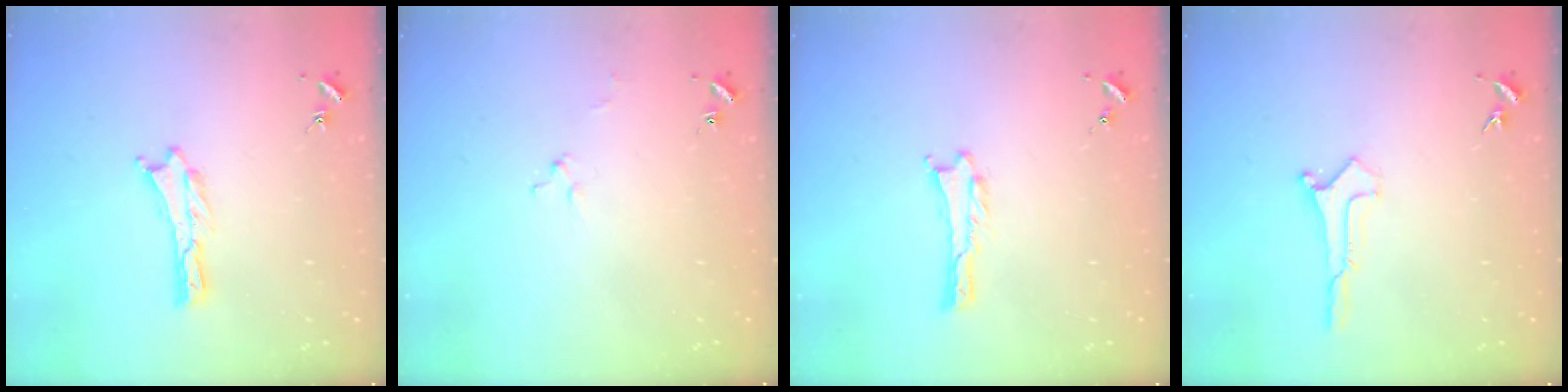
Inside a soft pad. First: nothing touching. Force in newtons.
{"total": 2.0, "press": 2.0, "slide": 0.2}
{"total": 0.0}
{"total": 0.0}